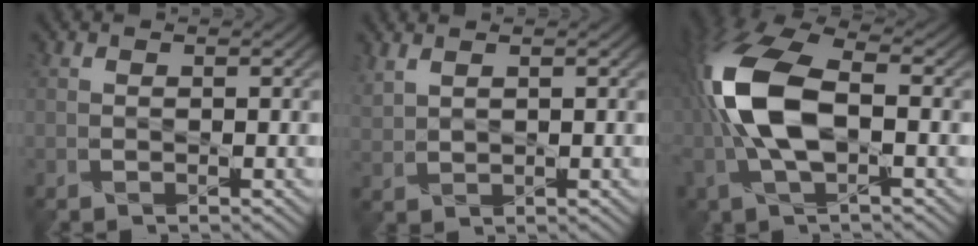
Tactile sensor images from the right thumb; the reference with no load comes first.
{"total": 2.2, "force": [1.7, 0.7, 1.1], "torque": [-0.036, 0.004, 0.043]}
{"total": 12.0, "force": [-0.6, 5.4, 10.7], "torque": [-0.255, 0.014, -0.017]}